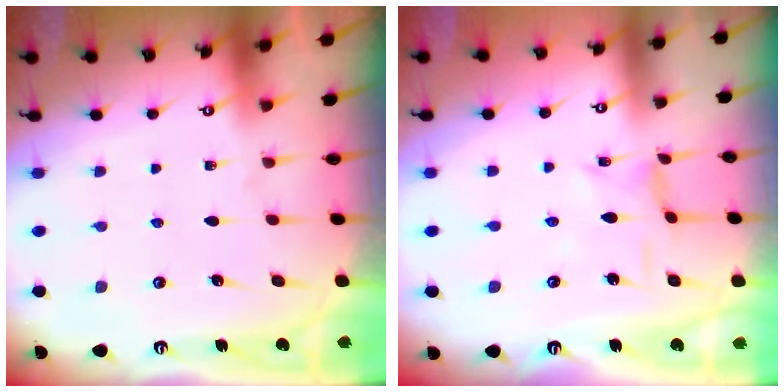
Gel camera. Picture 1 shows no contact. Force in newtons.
{"total": 1.5, "press": 1.5, "slide": 0.3}